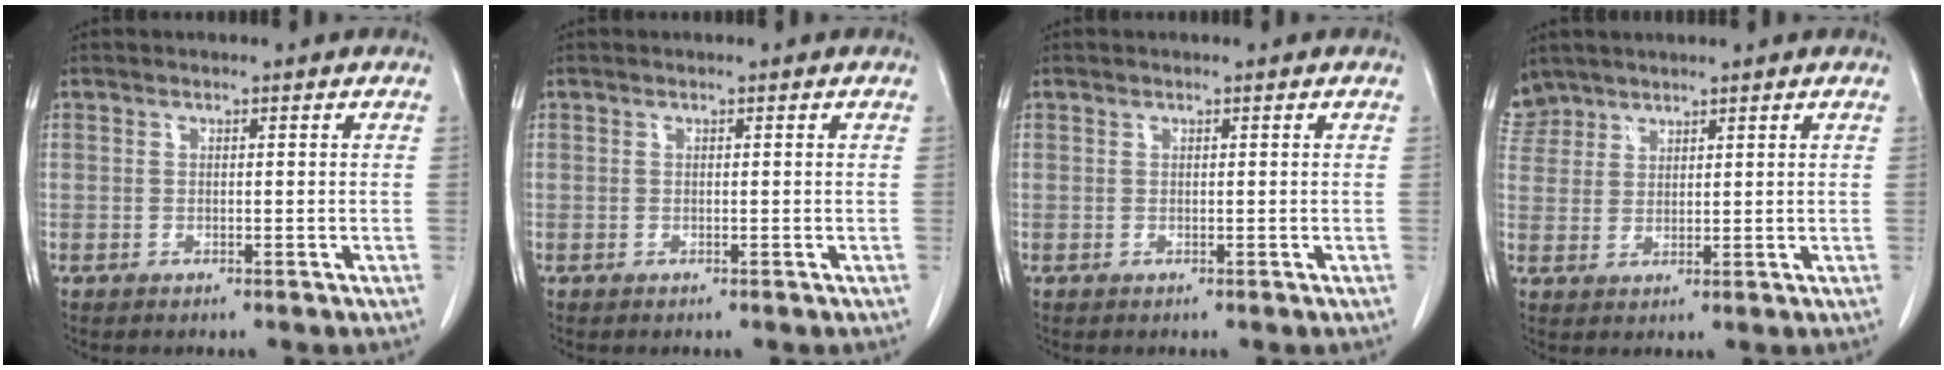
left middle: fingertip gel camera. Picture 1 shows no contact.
{"total": 0.0}
{"total": 0.0}
{"total": 4.7, "force": [4.1, 2.4, -0.1], "torque": [0.003, 0.013, 0.086]}